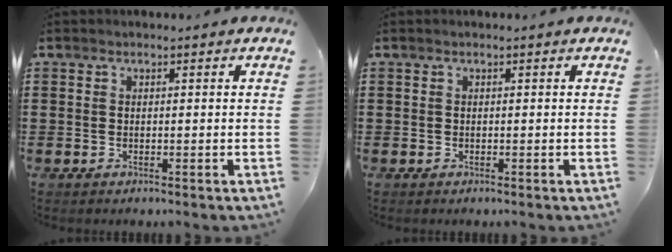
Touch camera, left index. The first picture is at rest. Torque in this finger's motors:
{"motor_torque": [-0.07, 0.02, -0.02, 0.01]}